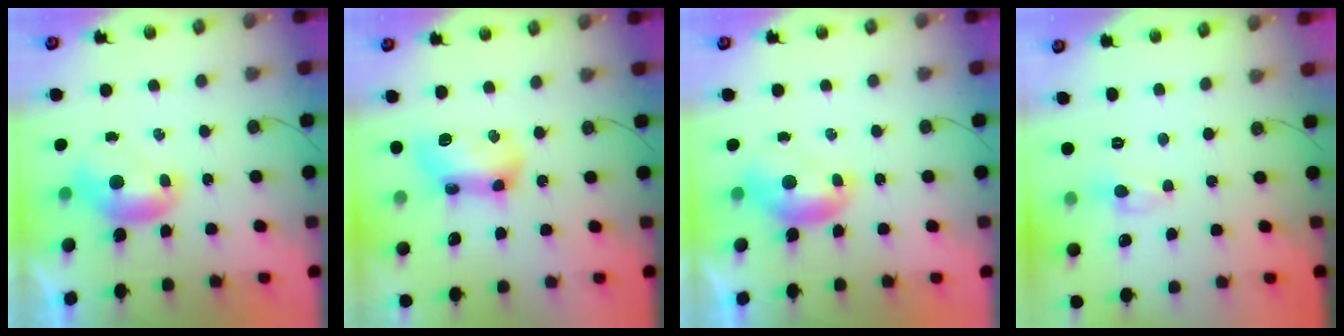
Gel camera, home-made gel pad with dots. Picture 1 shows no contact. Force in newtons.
{"total": 11.5, "press": 11.5, "slide": 0.6}
{"total": 0.0}
{"total": 0.0}